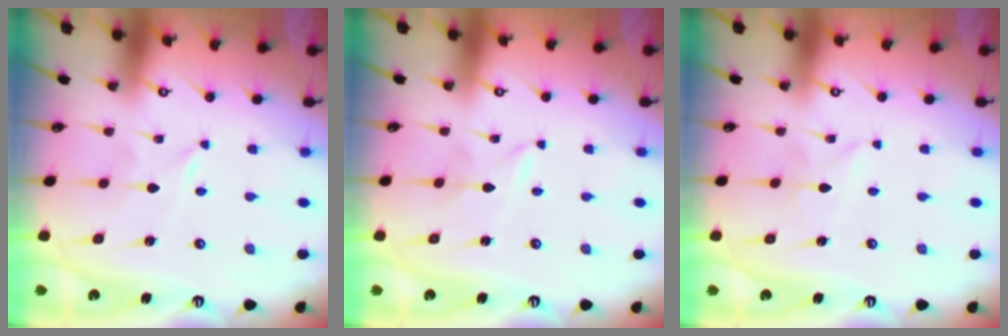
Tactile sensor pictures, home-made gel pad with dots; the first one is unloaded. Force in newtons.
{"total": 1.5, "press": 1.5, "slide": 0.3}
{"total": 1.9, "press": 1.9, "slide": 0.2}